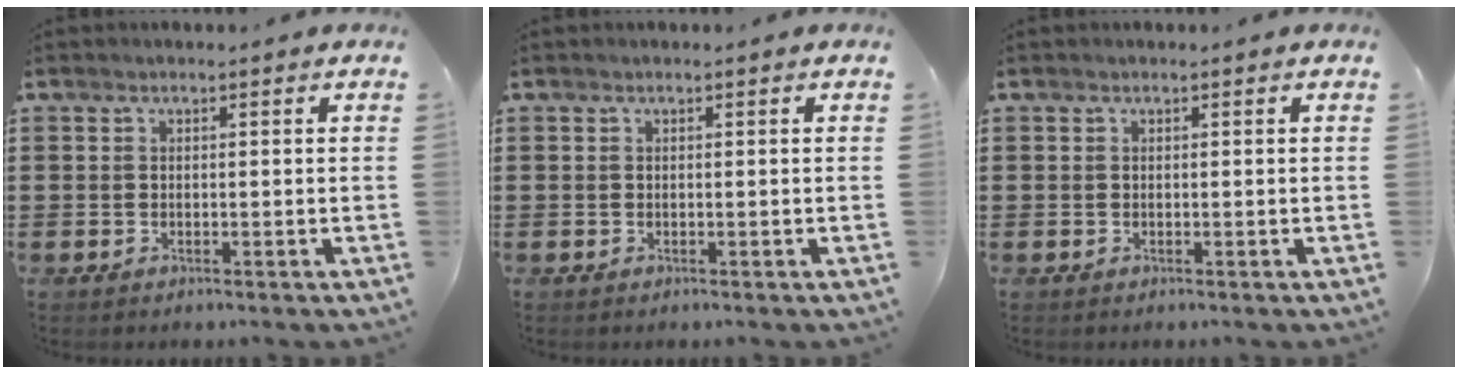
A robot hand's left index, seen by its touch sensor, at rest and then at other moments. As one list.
[{"total": 0.0}, {"total": 0.0}]